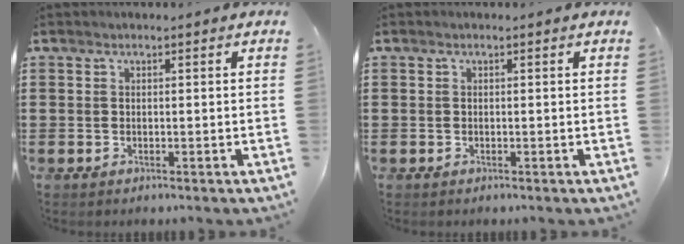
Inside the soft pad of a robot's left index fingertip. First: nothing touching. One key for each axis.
{"total": 0.0}